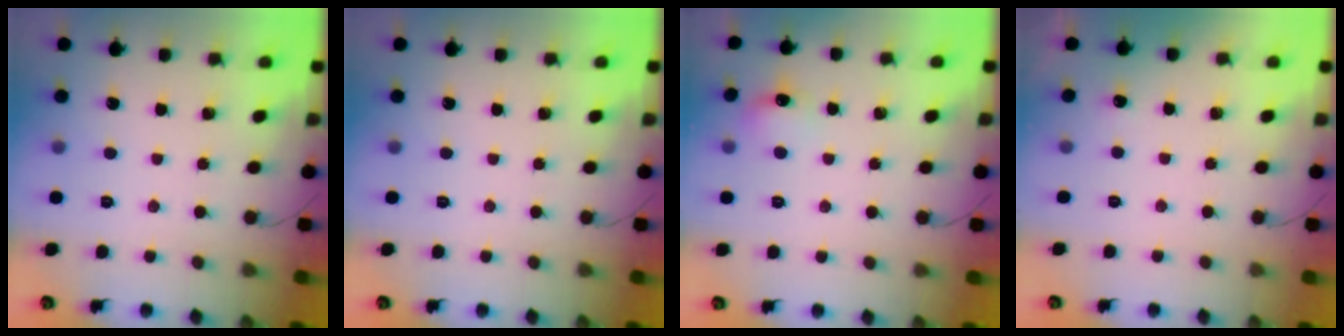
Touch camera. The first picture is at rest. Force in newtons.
{"total": 0.0}
{"total": 6.9, "press": 6.7, "slide": 1.9}
{"total": 2.8, "press": 2.6, "slide": 1.2}